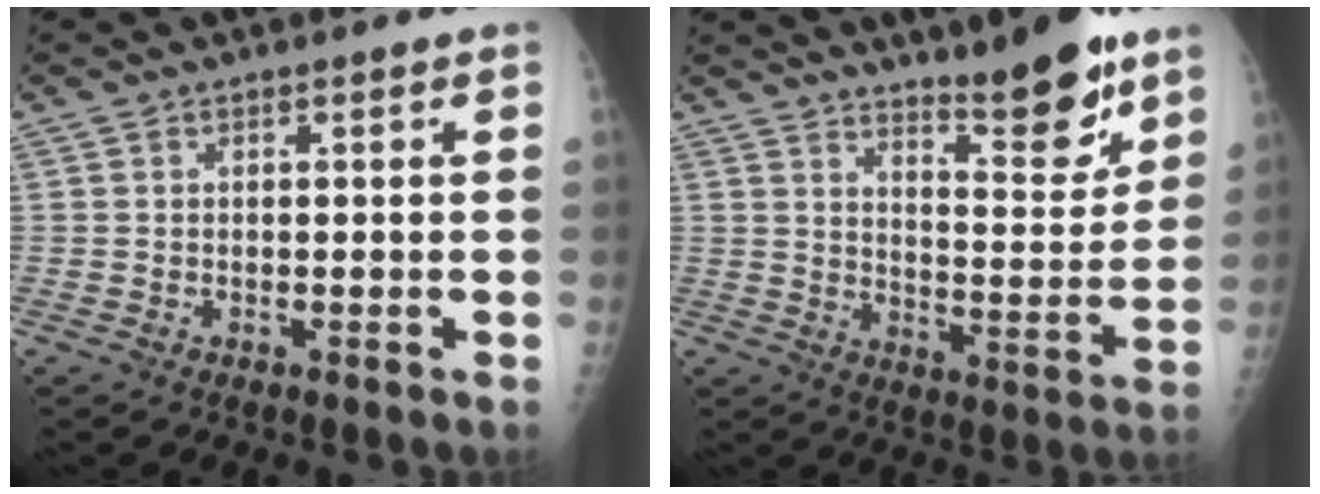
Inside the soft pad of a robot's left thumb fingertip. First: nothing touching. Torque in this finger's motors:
{"motor_torque": [0.51, 0.13, -0.05, -0.30, 0.08]}